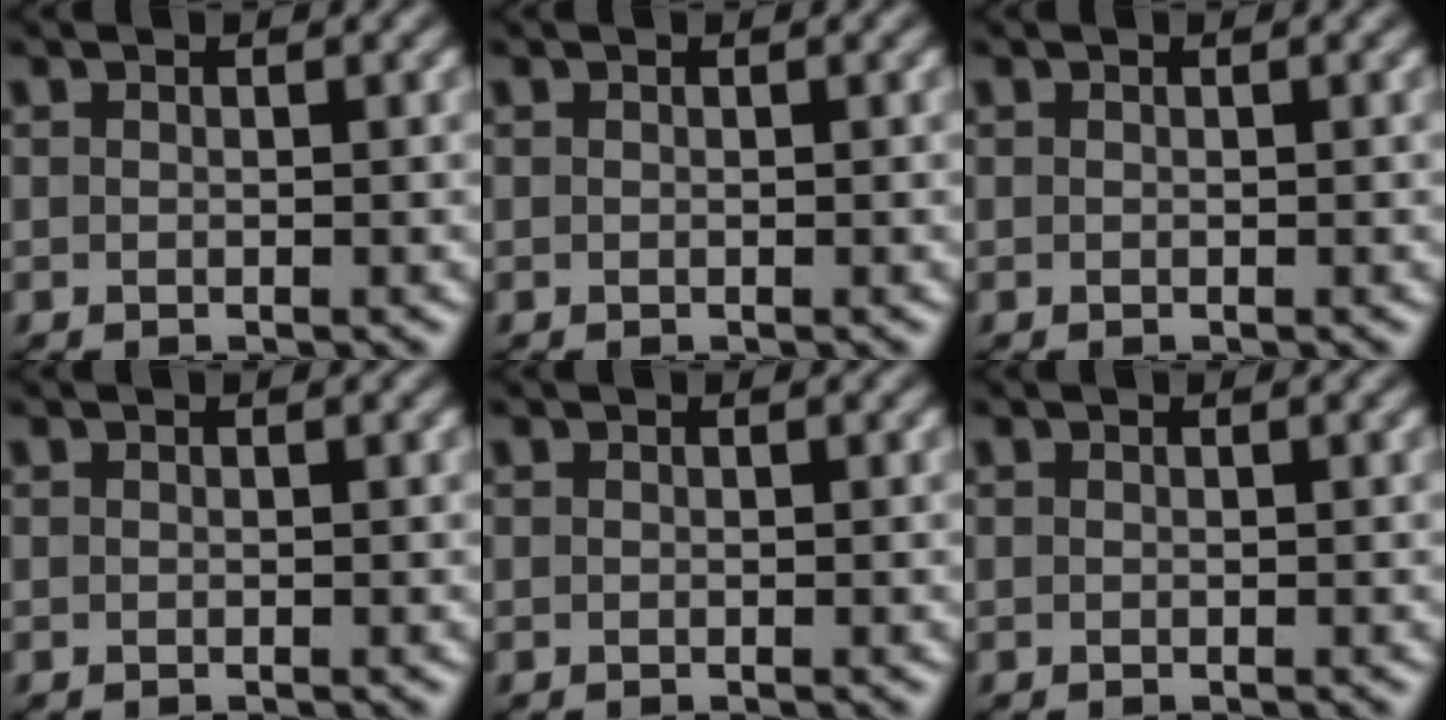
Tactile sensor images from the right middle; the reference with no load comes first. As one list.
[{"total": 0.0}, {"total": 0.0}, {"total": 0.0}, {"total": 0.0}, {"total": 0.0}]